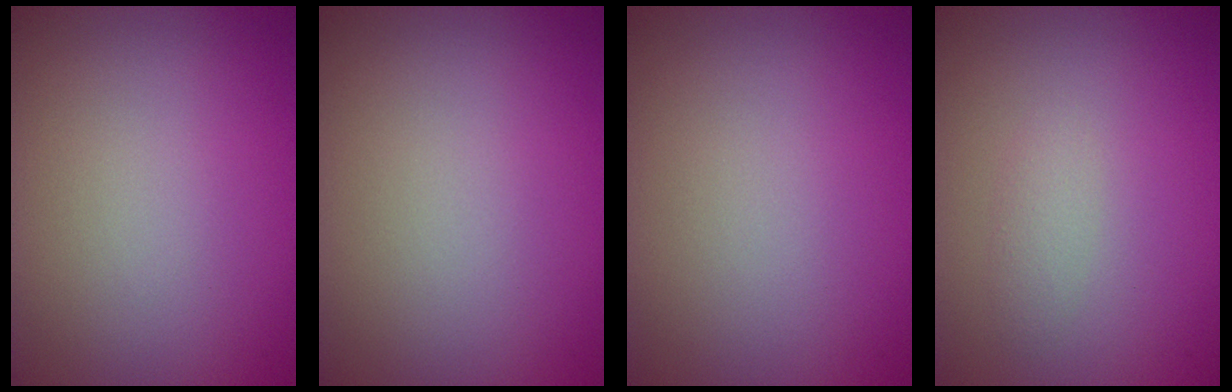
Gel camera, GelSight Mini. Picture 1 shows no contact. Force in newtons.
{"total": 0.0}
{"total": 0.0}
{"total": 1.0, "press": 1.0, "slide": 0.0}